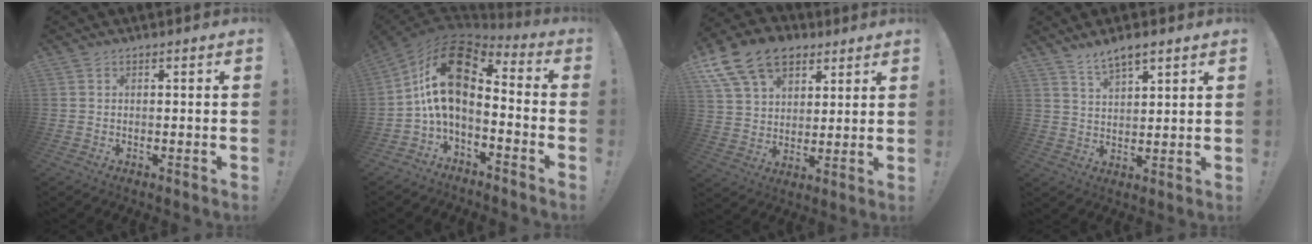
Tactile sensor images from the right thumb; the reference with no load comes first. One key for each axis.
{"total": 15.4, "fx": 3.4, "fy": 8.2, "fz": 12.5, "tx": -0.242, "ty": -0.015, "tz": 0.060}
{"total": 16.8, "fx": 9.4, "fy": 11.3, "fz": 8.3, "tx": -0.129, "ty": -0.051, "tz": 0.176}
{"total": 6.1, "fx": 4.8, "fy": 2.1, "fz": 3.3, "tx": -0.055, "ty": -0.025, "tz": 0.086}